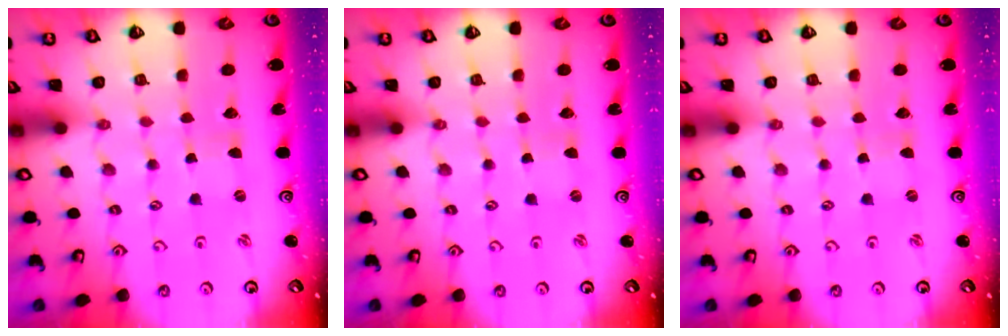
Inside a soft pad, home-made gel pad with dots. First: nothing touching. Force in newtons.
{"total": 0.0}
{"total": 0.0}